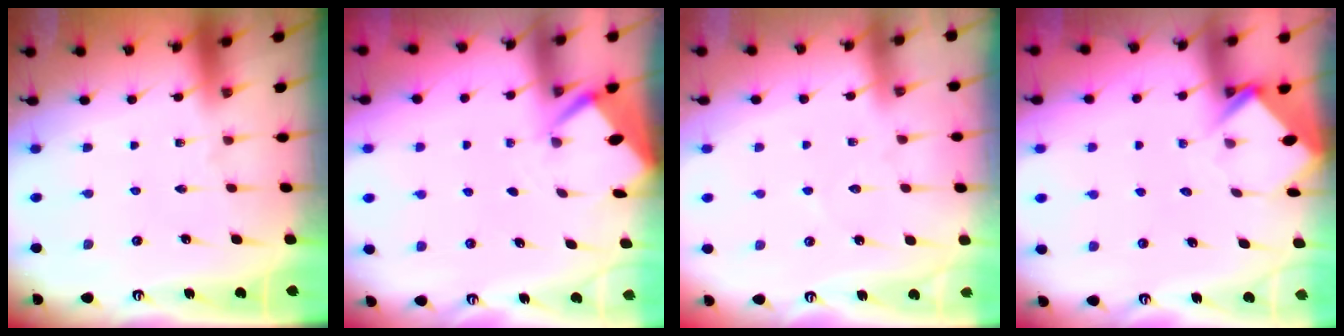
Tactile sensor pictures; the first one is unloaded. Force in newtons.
{"total": 2.4, "press": 2.4, "slide": 0.1}
{"total": 4.9, "press": 4.9, "slide": 0.7}
{"total": 3.7, "press": 3.7, "slide": 0.3}